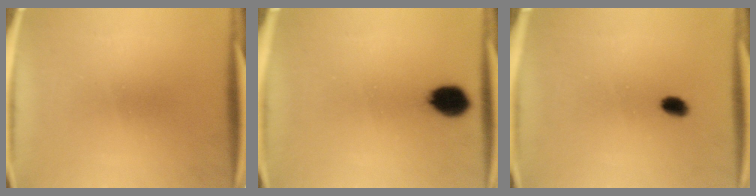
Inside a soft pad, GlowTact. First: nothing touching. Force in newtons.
{"total": 7.5}
{"total": 2.4}